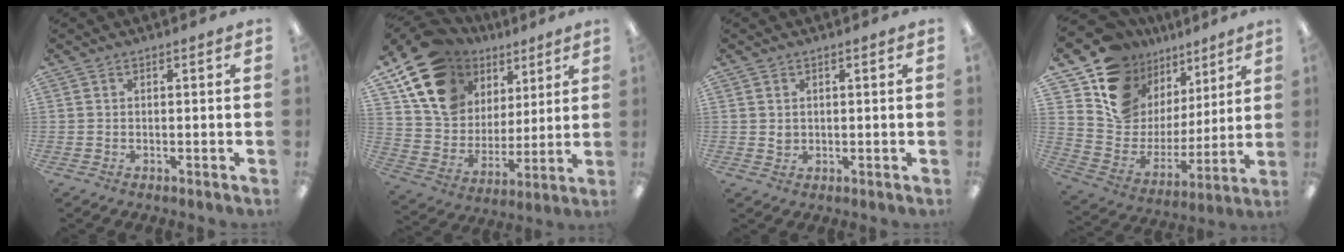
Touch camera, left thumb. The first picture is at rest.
{"total": 18.1, "force": [10.4, 13.1, 7.0], "torque": [-0.136, -0.047, 0.199]}
{"total": 1.6, "force": [0.6, 1.4, 0.4], "torque": [-0.002, 0.001, 0.008]}
{"total": 14.3, "force": [10.3, 9.2, 3.4], "torque": [-0.090, -0.088, 0.195]}